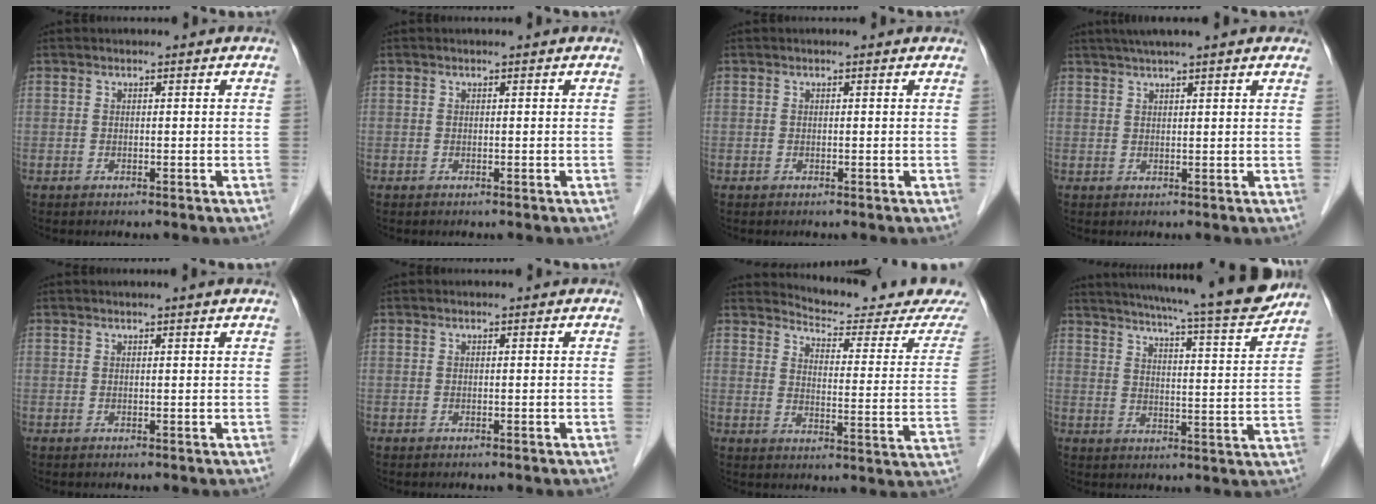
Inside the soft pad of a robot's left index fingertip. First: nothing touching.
{"total": 0.0}
{"total": 0.0}
{"total": 8.2, "force": [6.4, 0.1, 5.1], "torque": [-0.077, 0.035, 0.085]}
{"total": 1.1, "force": [0.9, -0.3, 0.6], "torque": [-0.018, 0.002, 0.022]}
{"total": 0.0}
{"total": 15.6, "force": [15.4, -0.1, 2.5], "torque": [-0.032, -0.100, 0.172]}
{"total": 19.7, "force": [17.4, -0.1, 9.2], "torque": [-0.145, -0.031, 0.233]}